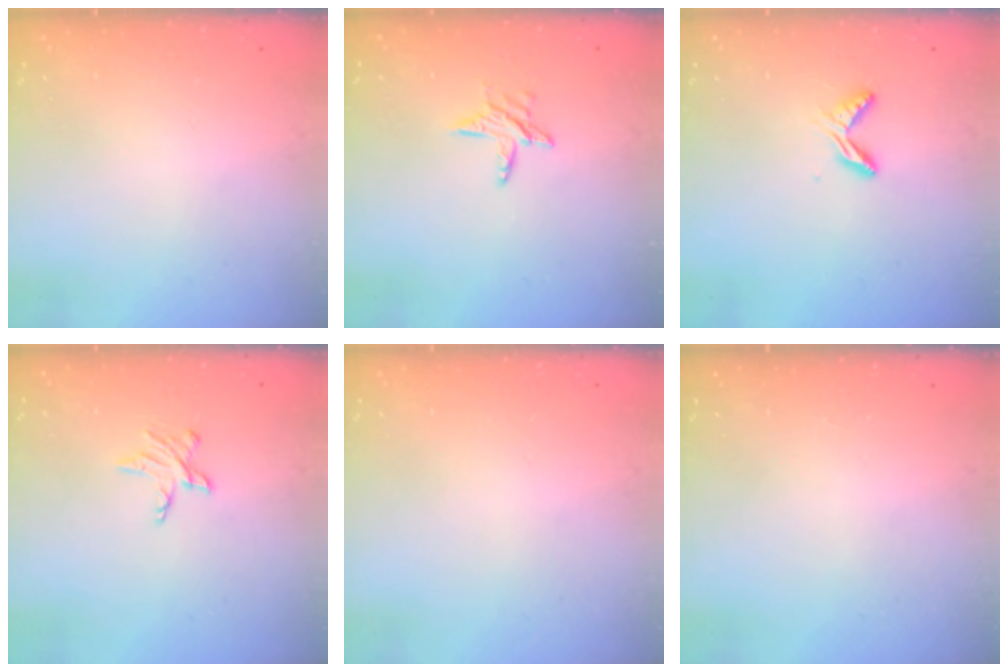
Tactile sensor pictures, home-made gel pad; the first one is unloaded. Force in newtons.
{"total": 5.2, "press": 5.2, "slide": 0.5}
{"total": 5.0, "press": 5.0, "slide": 0.4}
{"total": 5.5, "press": 5.4, "slide": 0.5}
{"total": 0.0}
{"total": 0.0}